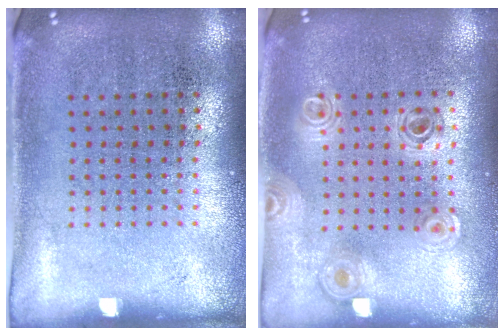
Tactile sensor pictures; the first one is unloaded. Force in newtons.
{"total": 0.9, "press": 0.9, "slide": 0.1}